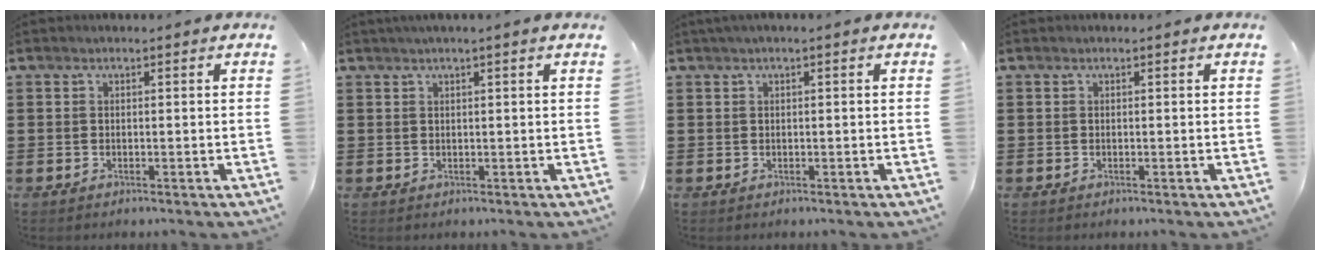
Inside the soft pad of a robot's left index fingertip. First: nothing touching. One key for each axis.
{"total": 1.2, "fx": 0.8, "fy": -0.3, "fz": 0.8, "tx": -0.014, "ty": -0.001, "tz": 0.015}
{"total": 0.8, "fx": 0.1, "fy": 0.0, "fz": 0.8, "tx": -0.012, "ty": -0.003, "tz": 0.004}
{"total": 0.0}